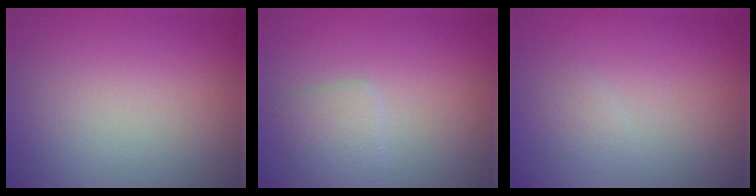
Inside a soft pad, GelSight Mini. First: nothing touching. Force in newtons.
{"total": 2.5, "press": 2.5, "slide": 0.1}
{"total": 0.8, "press": 0.8, "slide": 0.1}